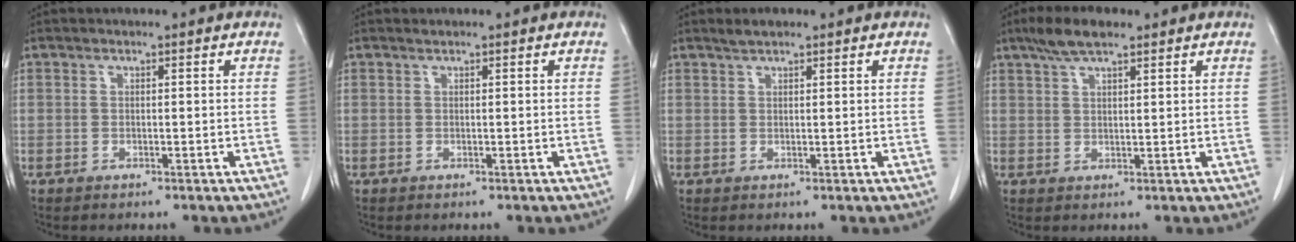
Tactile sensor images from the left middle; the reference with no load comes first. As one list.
[{"total": 0.0}, {"total": 1.7, "force": [1.4, 0.4, 0.9], "torque": [-0.019, 0.007, 0.027]}, {"total": 5.3, "force": [3.8, 1.3, 3.4], "torque": [-0.074, 0.015, 0.070]}]